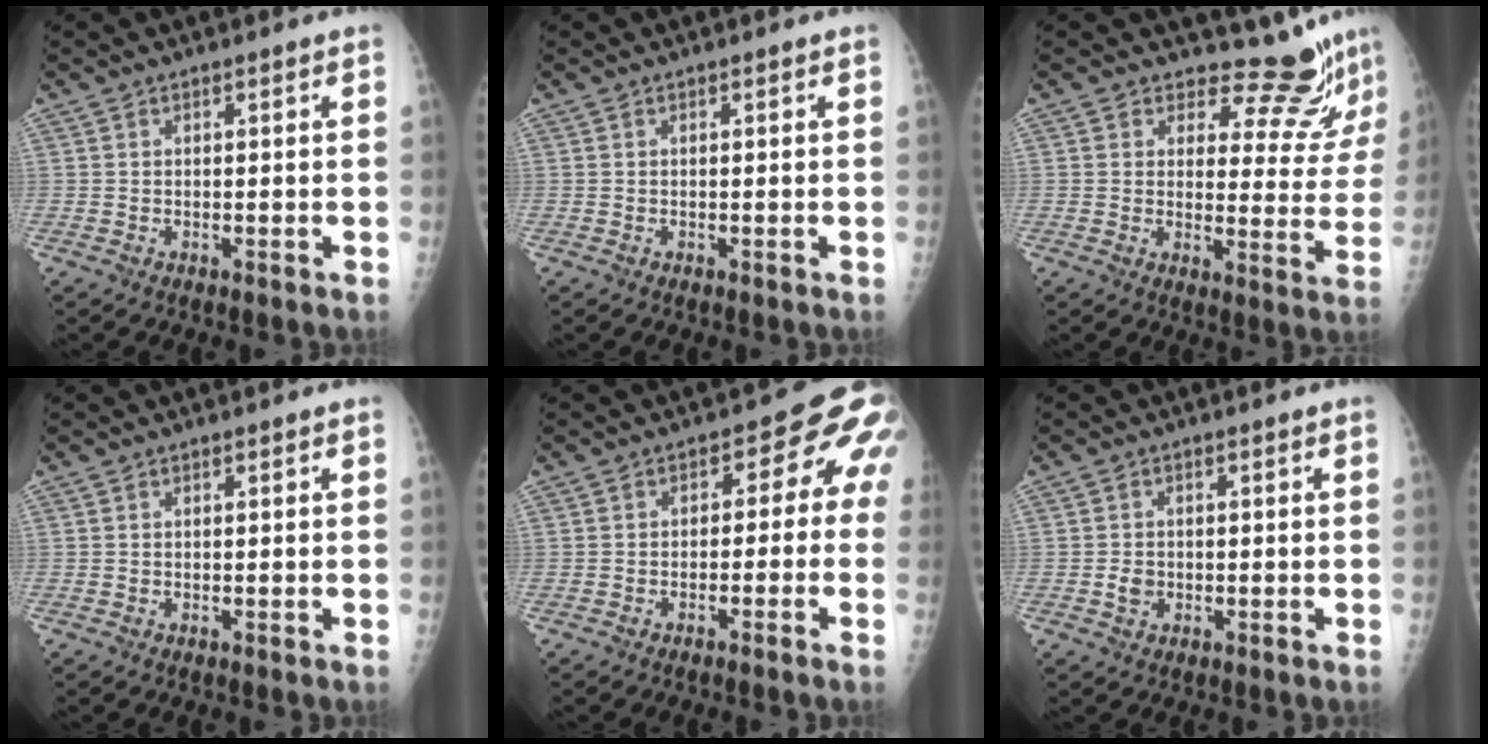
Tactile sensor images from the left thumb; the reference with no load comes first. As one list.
[{"total": 0.0}, {"total": 11.2, "force": [10.9, 2.5, 1.2], "torque": [0.019, -0.116, 0.120]}, {"total": 0.0}, {"total": 7.5, "force": [-1.5, 5.3, 5.1], "torque": [-0.020, 0.035, -0.032]}, {"total": 2.4, "force": [-0.4, 2.0, 1.2], "torque": [-0.011, 0.003, -0.007]}]